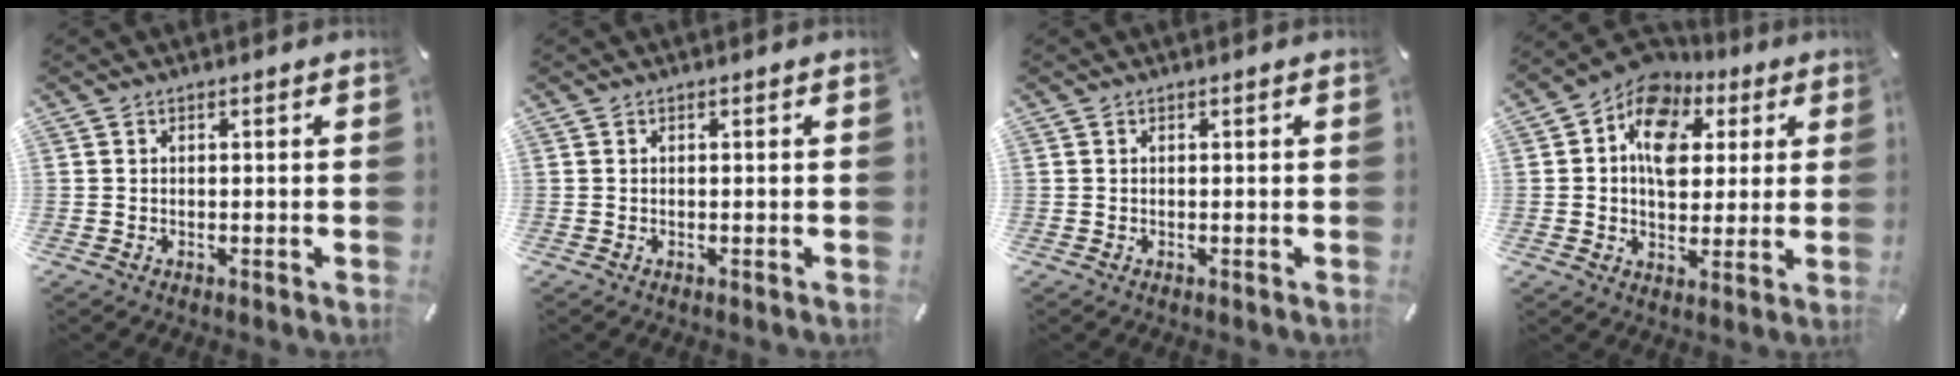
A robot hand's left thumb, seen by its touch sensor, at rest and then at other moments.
{"total": 0.0}
{"total": 0.0}
{"total": 12.4, "force": [3.9, 9.6, 6.7], "torque": [-0.104, -0.020, 0.070]}